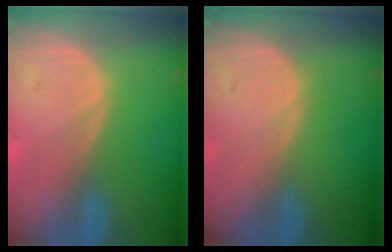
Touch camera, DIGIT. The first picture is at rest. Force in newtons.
{"total": 0.0}